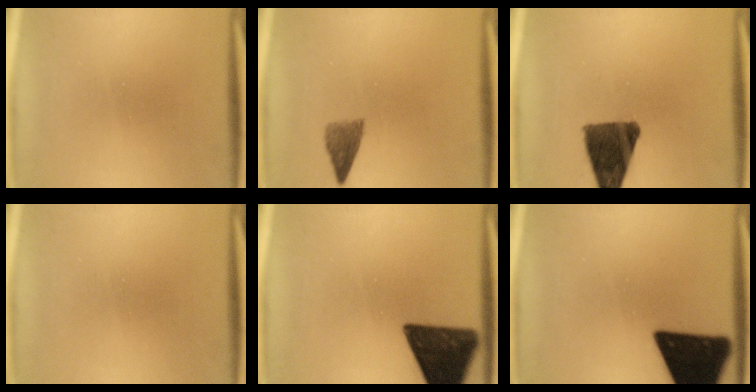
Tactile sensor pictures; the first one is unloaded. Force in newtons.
{"total": 3.0}
{"total": 10.8}
{"total": 0.0}
{"total": 13.8}
{"total": 18.9}